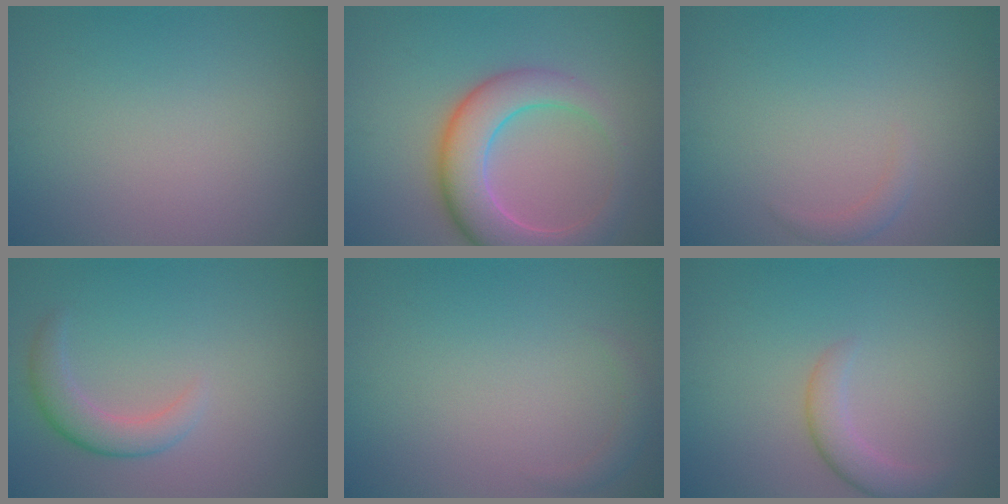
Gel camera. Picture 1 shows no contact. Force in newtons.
{"total": 7.5, "press": 7.5, "slide": 0.6}
{"total": 1.0, "press": 1.0, "slide": 0.0}
{"total": 2.9, "press": 2.9, "slide": 0.2}
{"total": 1.1, "press": 1.1, "slide": 0.1}
{"total": 2.6, "press": 2.6, "slide": 0.2}